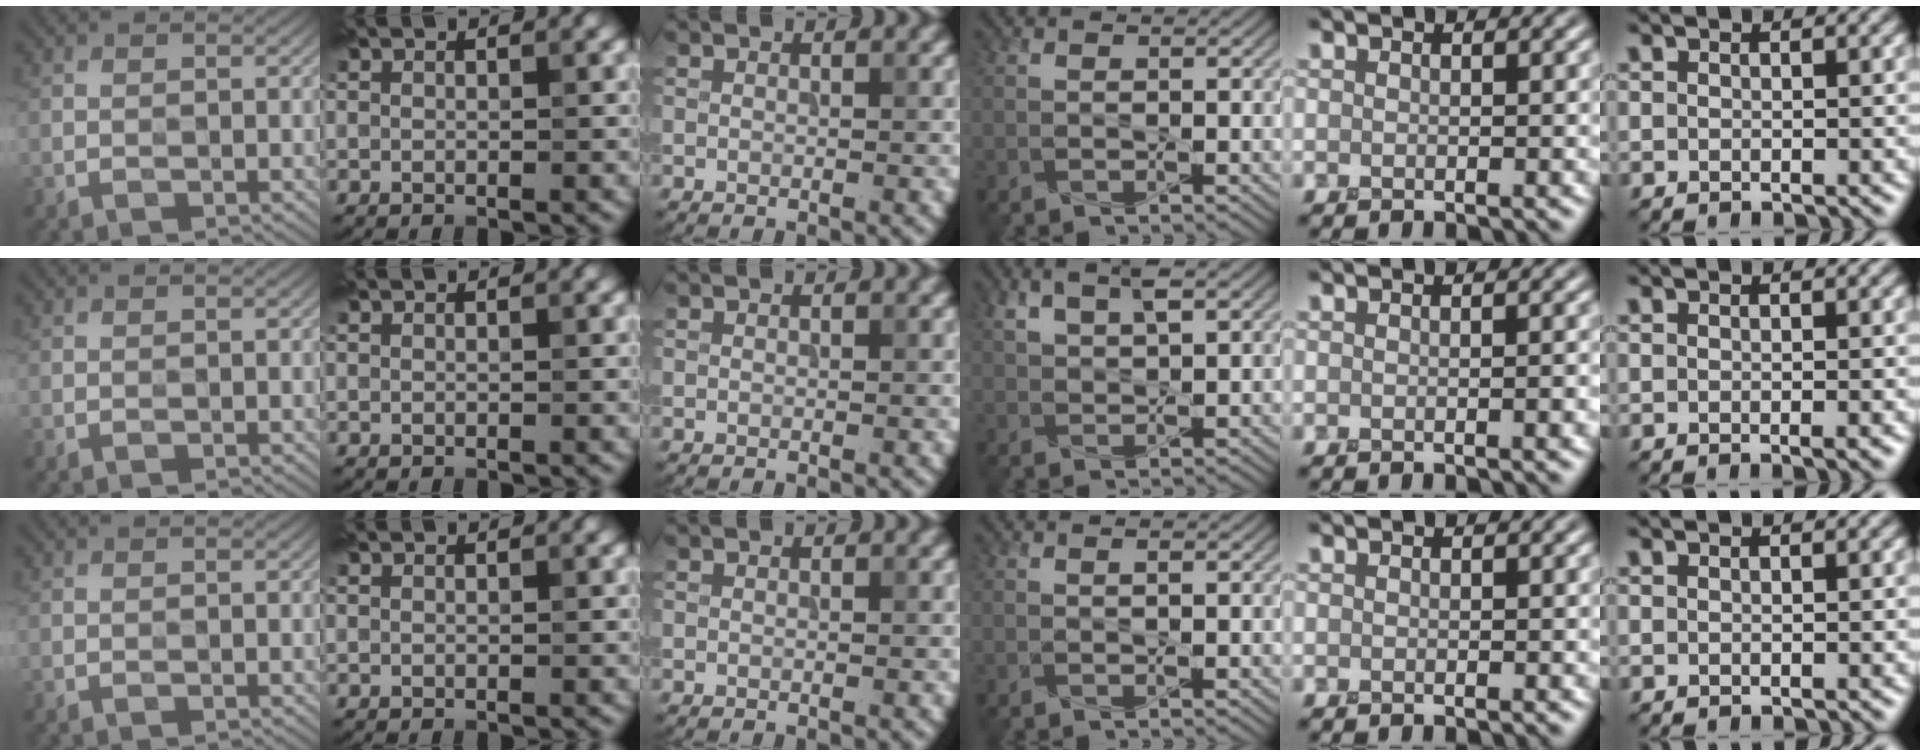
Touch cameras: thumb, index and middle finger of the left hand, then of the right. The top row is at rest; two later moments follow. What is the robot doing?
{"motion": "squeeze", "object": "air blower"}